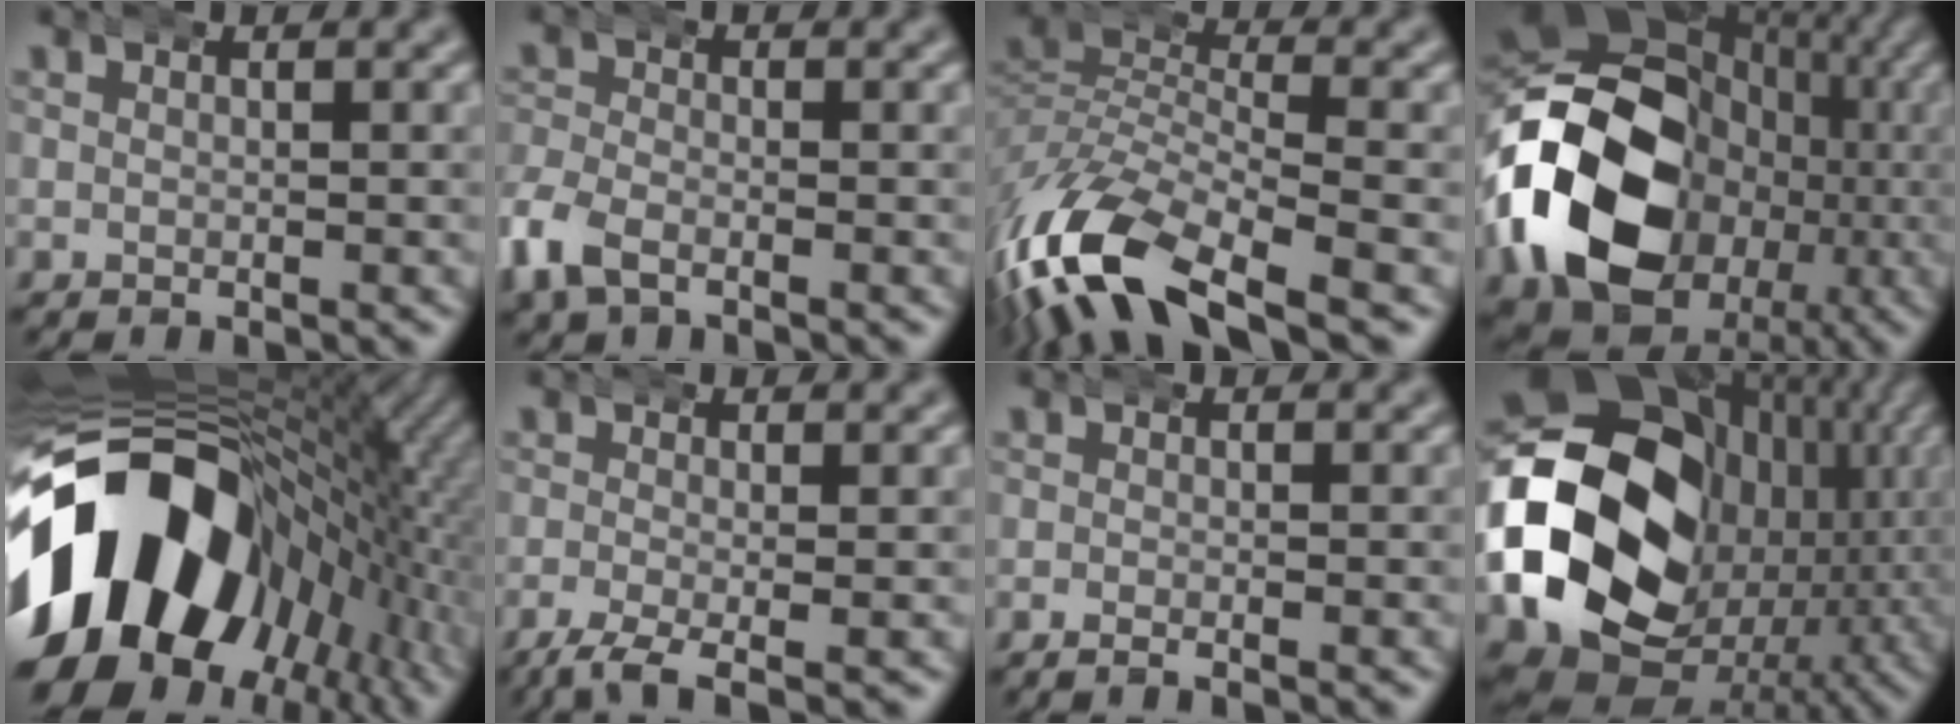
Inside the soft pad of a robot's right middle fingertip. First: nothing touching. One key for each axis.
{"total": 3.6, "fx": -1.8, "fy": 2.4, "fz": 1.9, "tx": -0.062, "ty": -0.010, "tz": -0.030}
{"total": 10.7, "fx": -4.5, "fy": 5.8, "fz": 7.8, "tx": -0.189, "ty": -0.045, "tz": -0.055}
{"total": 23.2, "fx": -0.4, "fy": 17.2, "fz": 15.5, "tx": -0.271, "ty": -0.019, "tz": -0.007}
{"total": 29.3, "fx": -1.5, "fy": 19.4, "fz": 22.0, "tx": -0.342, "ty": -0.008, "tz": -0.023}
{"total": 3.7, "fx": -2.5, "fy": 1.3, "fz": 2.4, "tx": -0.060, "ty": -0.025, "tz": -0.031}
{"total": 1.0, "fx": -0.9, "fy": 0.2, "fz": 0.5, "tx": -0.012, "ty": 0.000, "tz": -0.017}
{"total": 28.1, "fx": -0.4, "fy": 20.4, "fz": 19.3, "tx": -0.332, "ty": -0.048, "tz": 0.001}